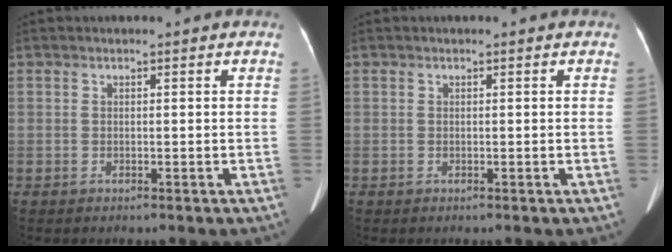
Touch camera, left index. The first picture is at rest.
{"total": 0.0}